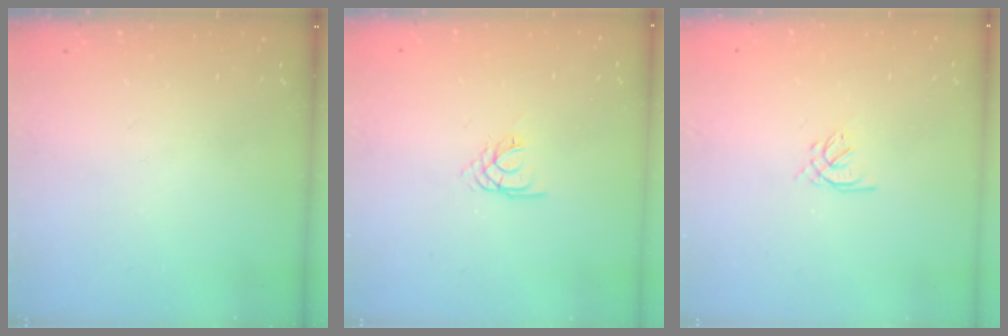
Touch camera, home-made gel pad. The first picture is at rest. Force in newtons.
{"total": 1.4, "press": 1.3, "slide": 0.3}
{"total": 1.4, "press": 1.3, "slide": 0.5}